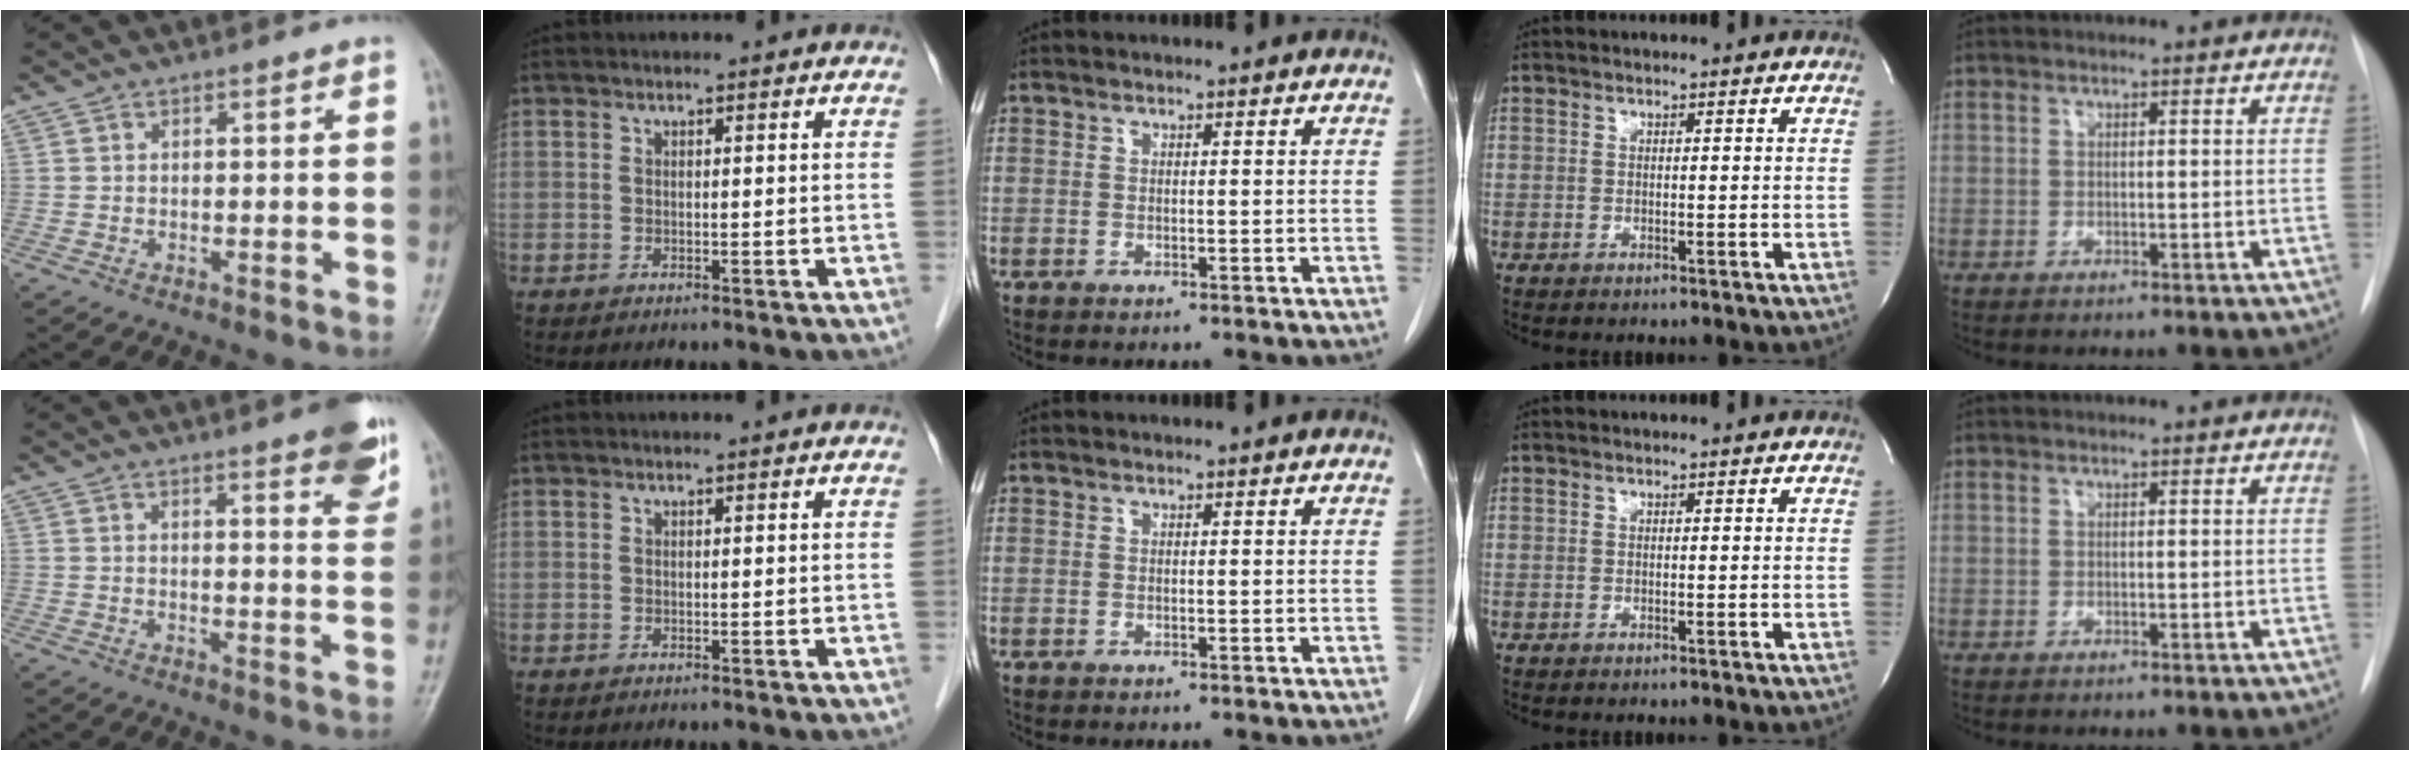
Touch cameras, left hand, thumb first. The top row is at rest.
{"thumb": {"total": 9.1, "force": [5.5, 1.9, 6.9], "torque": [-0.066, -0.025, 0.063]}}